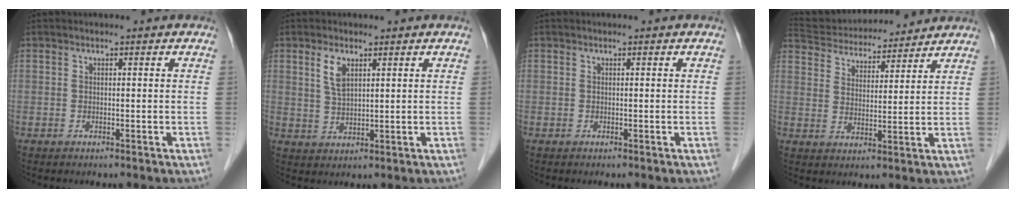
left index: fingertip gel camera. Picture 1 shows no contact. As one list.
[{"total": 3.7, "force": [1.8, 1.2, 3.0], "torque": [-0.064, 0.001, 0.040]}, {"total": 0.0}, {"total": 15.3, "force": [14.3, 3.4, 4.2], "torque": [-0.081, 0.034, 0.230]}]